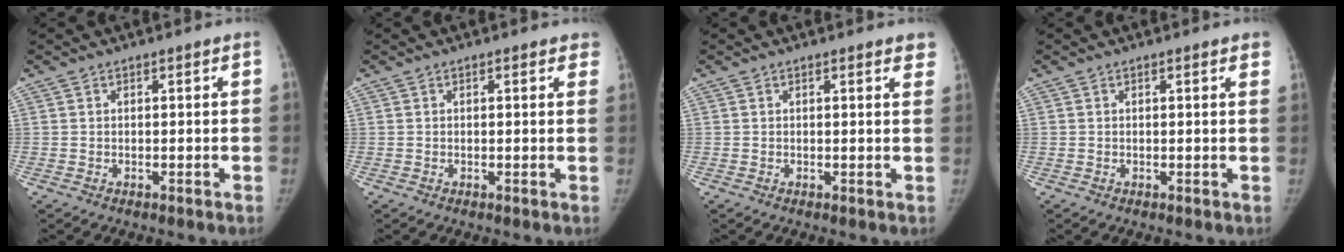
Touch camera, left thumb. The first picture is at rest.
{"total": 2.7, "force": [1.7, 1.0, 1.9], "torque": [-0.003, 0.003, 0.015]}
{"total": 3.7, "force": [2.8, 0.9, 2.3], "torque": [-0.009, -0.004, 0.022]}
{"total": 2.4, "force": [1.6, 0.4, 1.8], "torque": [-0.011, 0.003, 0.014]}